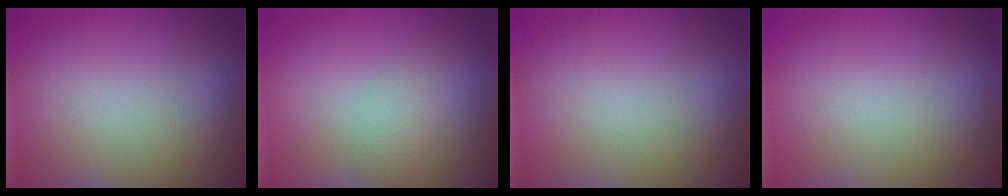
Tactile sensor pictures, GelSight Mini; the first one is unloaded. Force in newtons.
{"total": 2.2, "press": 2.2, "slide": 0.2}
{"total": 0.0}
{"total": 0.0}